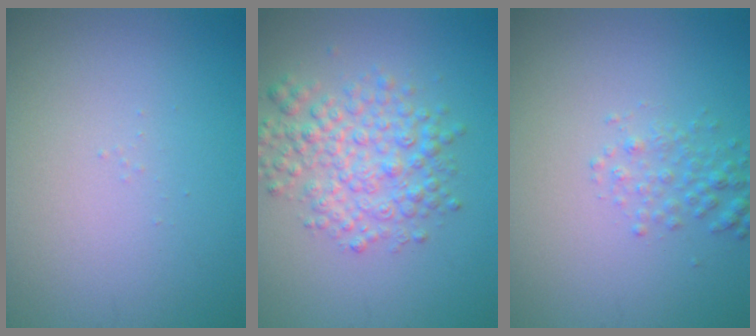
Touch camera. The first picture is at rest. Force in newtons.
{"total": 4.7, "press": 4.7, "slide": 0.1}
{"total": 1.7, "press": 1.7, "slide": 0.1}